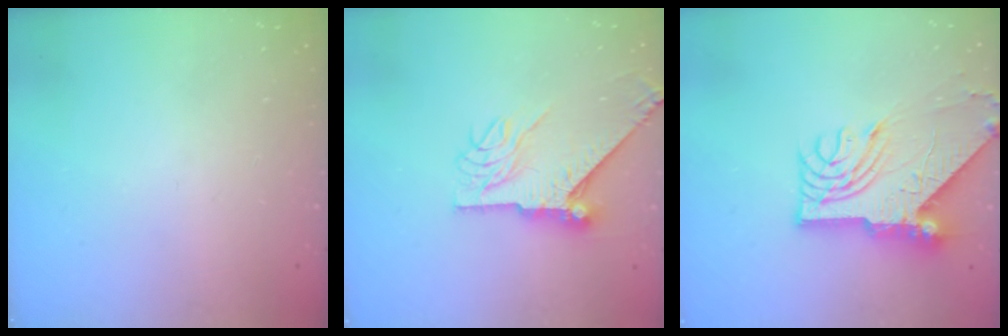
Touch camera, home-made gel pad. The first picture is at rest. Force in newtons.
{"total": 10.8, "press": 10.7, "slide": 1.1}
{"total": 12.0, "press": 11.9, "slide": 1.4}